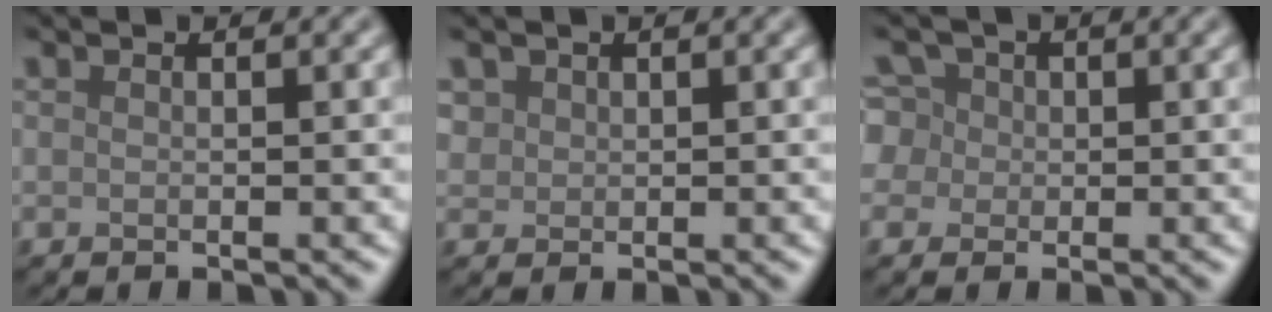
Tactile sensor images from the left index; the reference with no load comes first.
{"total": 1.0, "force": [0.5, 0.9, 0.1], "torque": [0.000, -0.003, 0.015]}
{"total": 5.1, "force": [1.3, 4.5, 1.9], "torque": [-0.034, 0.037, -0.001]}